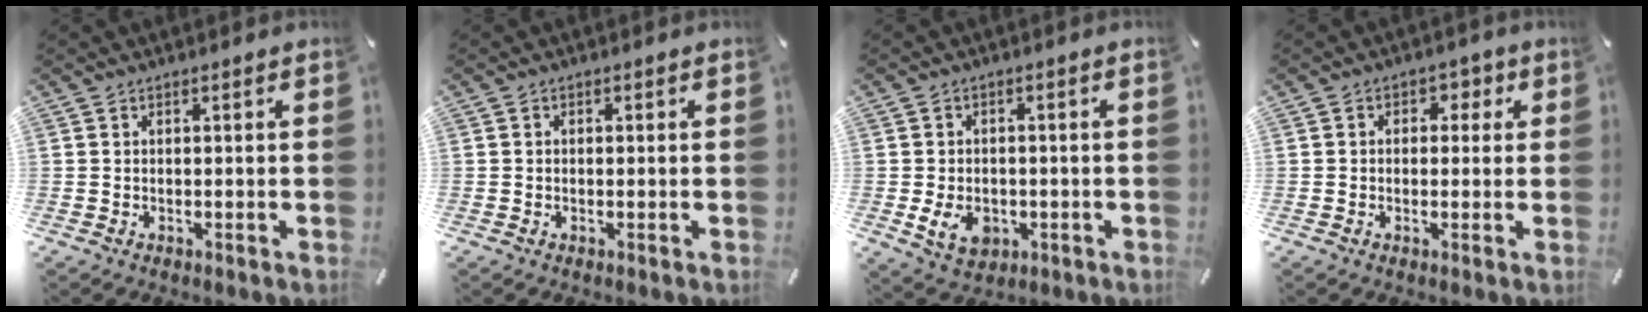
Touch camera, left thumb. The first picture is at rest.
{"total": 0.6, "force": [-0.1, 0.6, 0.2], "torque": [-0.001, 0.005, -0.004]}
{"total": 6.9, "force": [-1.6, 5.4, 4.0], "torque": [-0.077, 0.000, -0.028]}
{"total": 3.0, "force": [-0.3, 2.6, 1.4], "torque": [-0.014, 0.006, -0.014]}